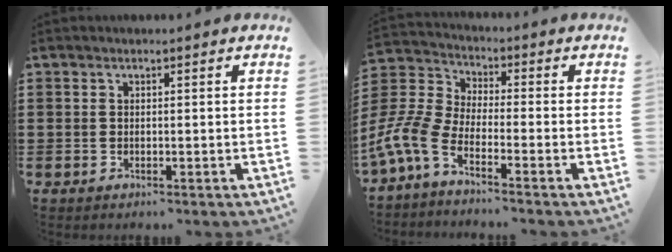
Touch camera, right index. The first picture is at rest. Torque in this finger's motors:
{"motor_torque": [1.58, 0.56, 0.33, 0.08]}